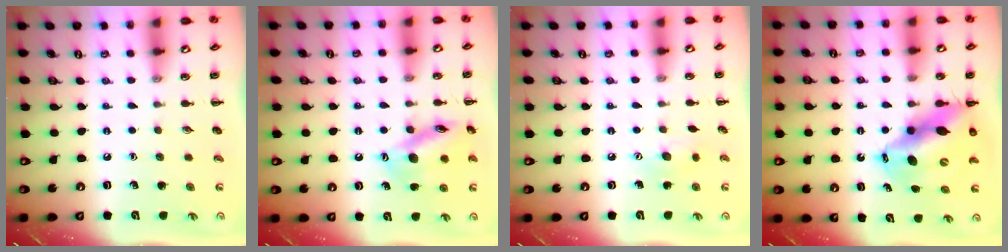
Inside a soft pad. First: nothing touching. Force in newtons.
{"total": 15.1, "press": 15.0, "slide": 1.9}
{"total": 6.2, "press": 6.0, "slide": 1.7}
{"total": 14.7, "press": 14.2, "slide": 3.9}